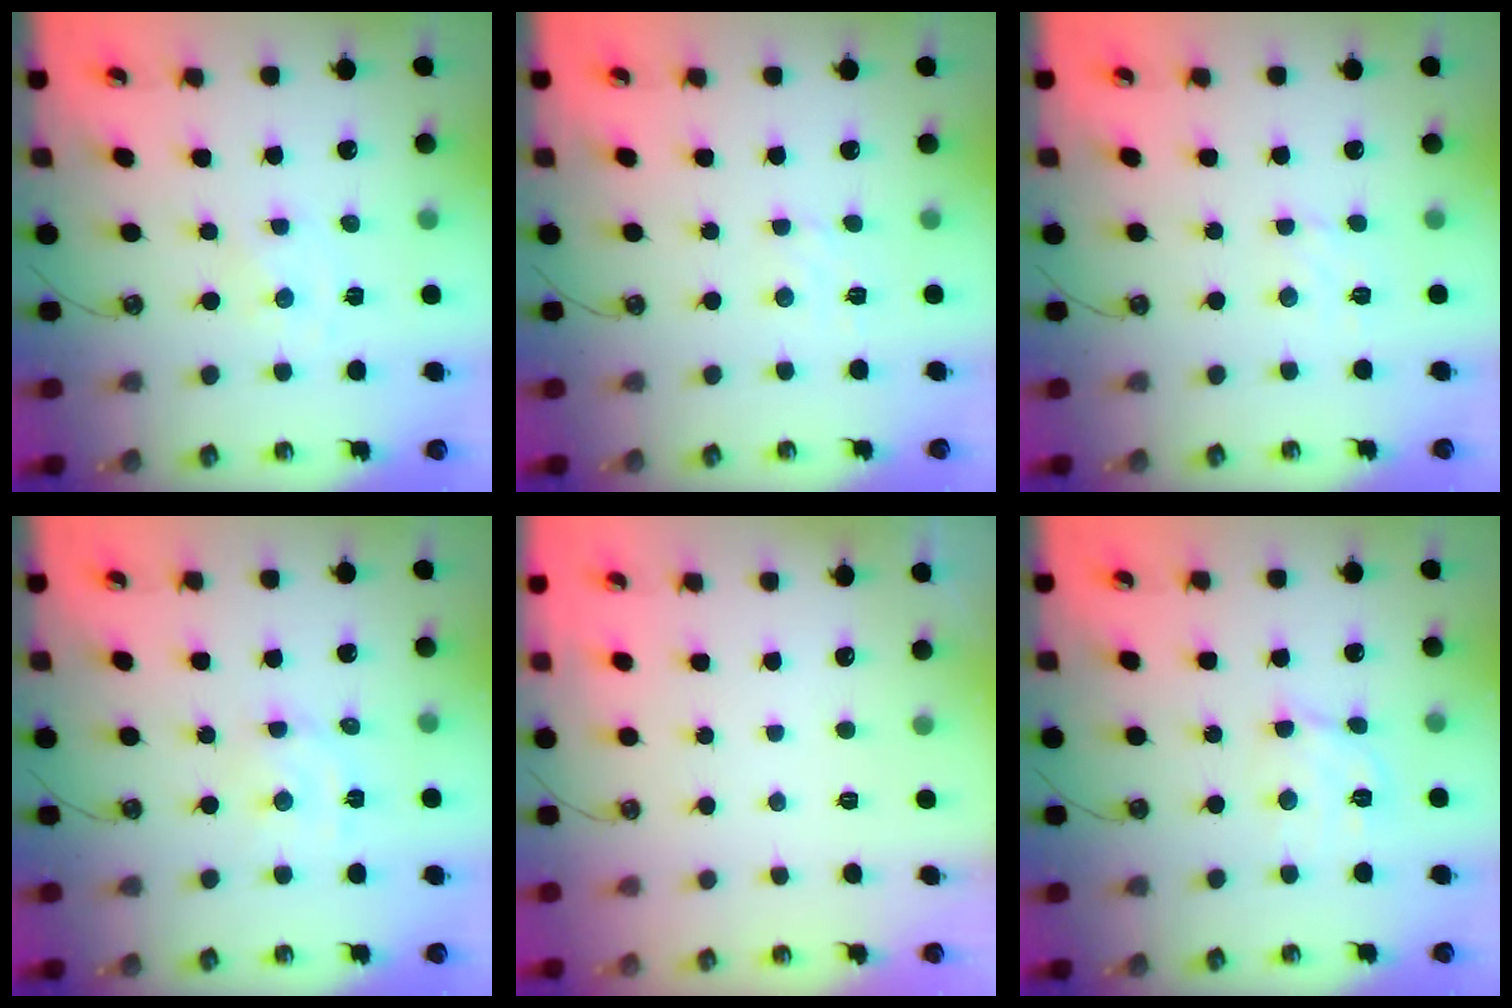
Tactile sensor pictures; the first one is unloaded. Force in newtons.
{"total": 2.5, "press": 2.4, "slide": 0.5}
{"total": 3.5, "press": 3.5, "slide": 0.5}
{"total": 4.2, "press": 4.2, "slide": 0.5}
{"total": 0.0}
{"total": 8.0, "press": 8.0, "slide": 0.5}